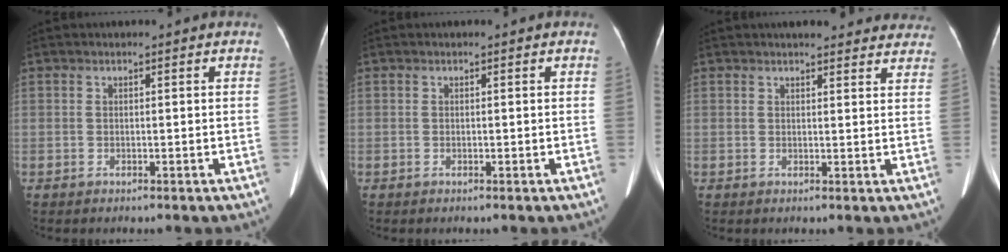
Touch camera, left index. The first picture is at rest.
{"total": 0.0}
{"total": 15.0, "force": [13.6, 3.5, 5.0], "torque": [-0.031, 0.010, 0.146]}